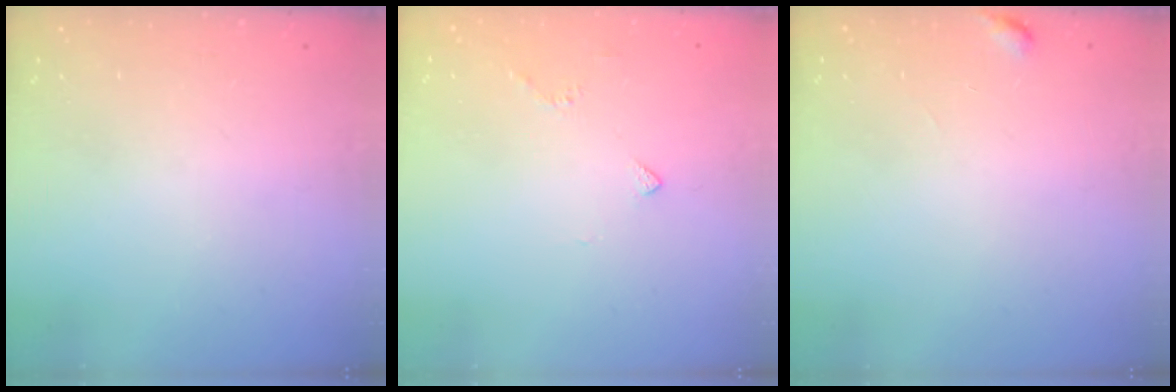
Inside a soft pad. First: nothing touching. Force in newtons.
{"total": 2.4, "press": 2.4, "slide": 0.6}
{"total": 2.6, "press": 2.5, "slide": 0.3}